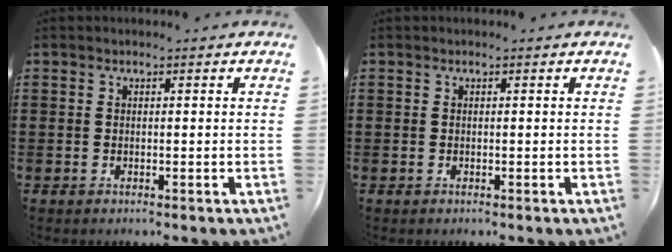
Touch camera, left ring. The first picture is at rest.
{"total": 0.0}